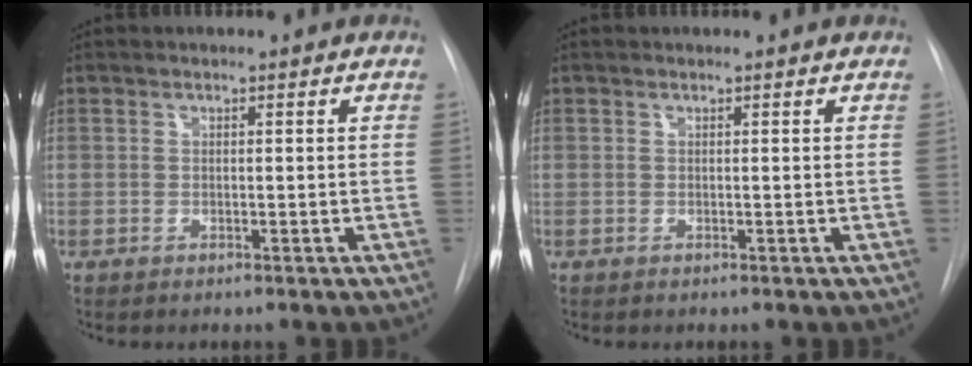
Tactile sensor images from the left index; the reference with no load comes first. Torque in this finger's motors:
{"motor_torque": [0.00, 0.00, 0.03, -0.01]}